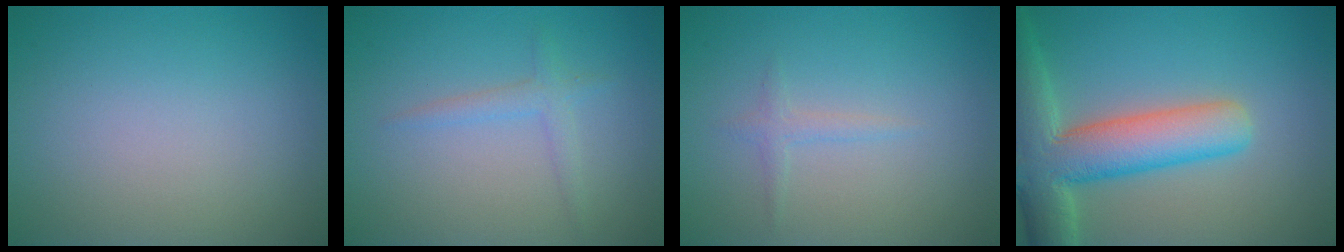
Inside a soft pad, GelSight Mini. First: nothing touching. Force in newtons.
{"total": 1.5, "press": 1.5, "slide": 0.1}
{"total": 1.0, "press": 1.0, "slide": 0.1}
{"total": 9.0, "press": 8.9, "slide": 0.6}